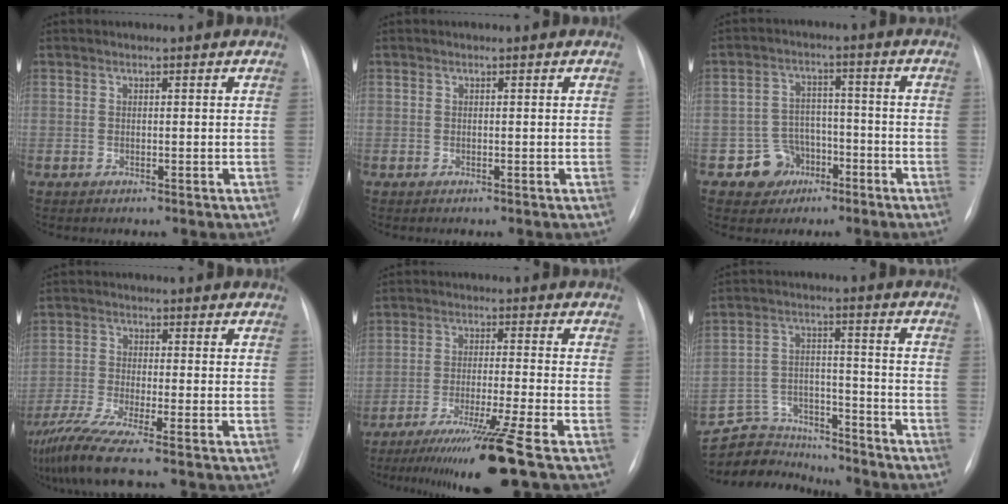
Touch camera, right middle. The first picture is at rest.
{"total": 0.0}
{"total": 5.8, "force": [-3.1, 5.0, 0.5], "torque": [0.001, 0.014, -0.044]}
{"total": 8.2, "force": [-6.0, -1.0, 5.4], "torque": [-0.105, -0.028, -0.109]}
{"total": 11.8, "force": [-8.3, -2.7, 8.0], "torque": [-0.131, -0.045, -0.136]}
{"total": 10.8, "force": [-10.4, 3.0, 0.0], "torque": [-0.003, 0.041, -0.179]}